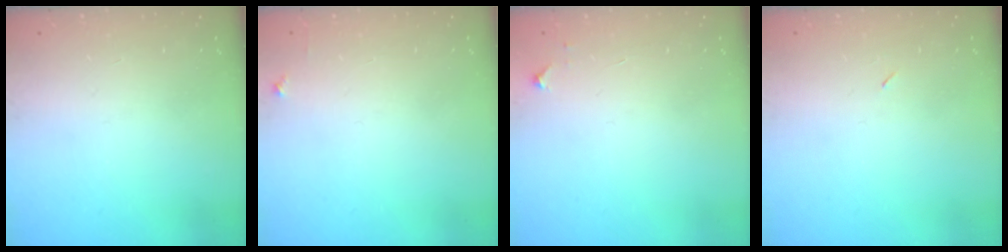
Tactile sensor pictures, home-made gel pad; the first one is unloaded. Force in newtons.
{"total": 4.7, "press": 4.6, "slide": 0.5}
{"total": 3.3, "press": 3.2, "slide": 0.4}
{"total": 2.2, "press": 1.8, "slide": 1.2}